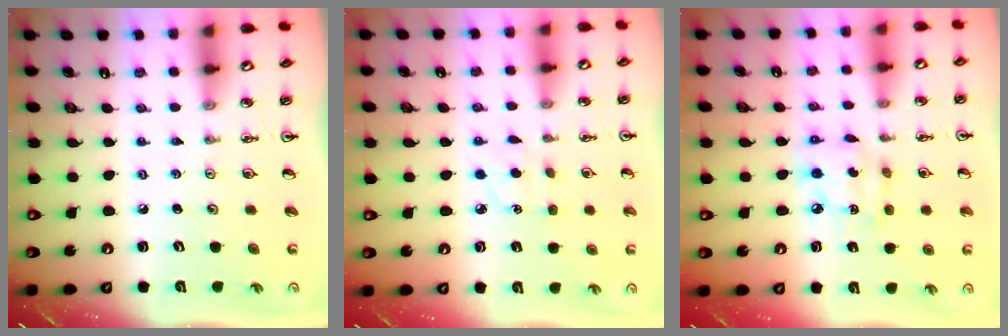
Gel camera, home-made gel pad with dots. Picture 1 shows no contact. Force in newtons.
{"total": 3.8, "press": 3.8, "slide": 0.4}
{"total": 7.6, "press": 7.5, "slide": 0.4}